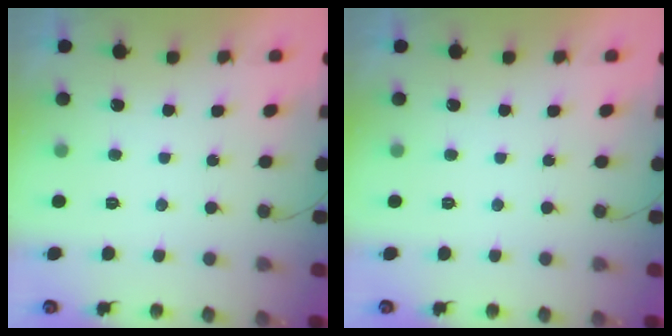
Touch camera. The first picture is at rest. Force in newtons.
{"total": 0.0}